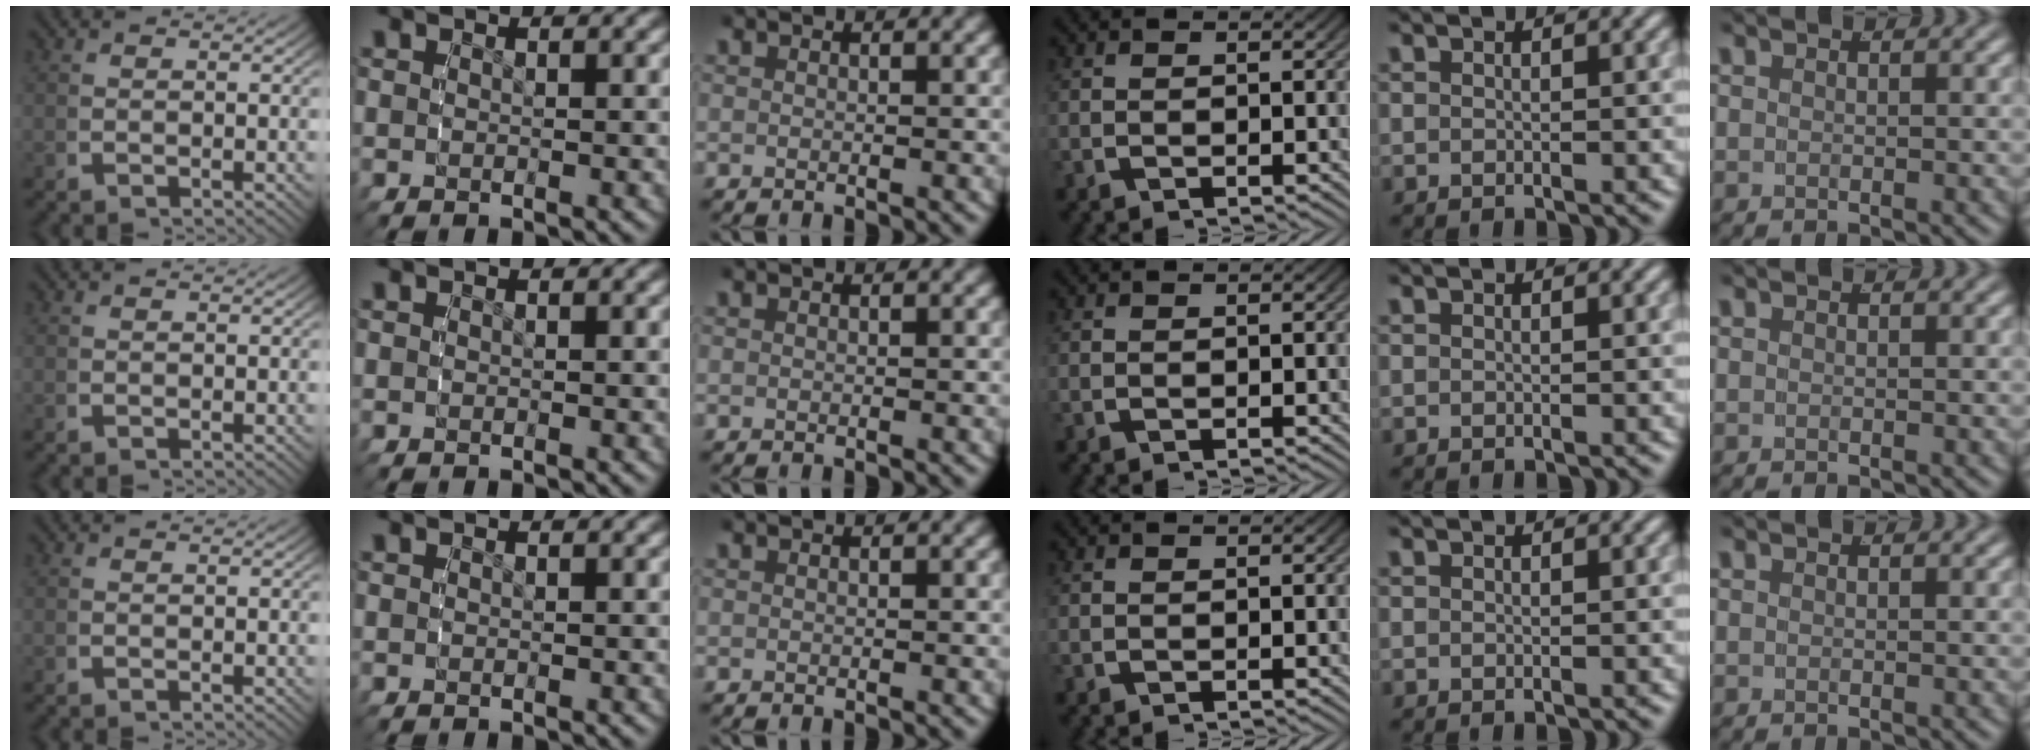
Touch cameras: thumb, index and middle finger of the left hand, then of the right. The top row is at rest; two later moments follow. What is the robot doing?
{"motion": "reach", "object": "jewelry box"}